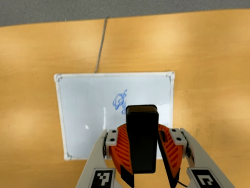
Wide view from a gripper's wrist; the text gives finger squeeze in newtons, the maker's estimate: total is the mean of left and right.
{"total": 10.6, "left": 10.6, "right": 10.5}